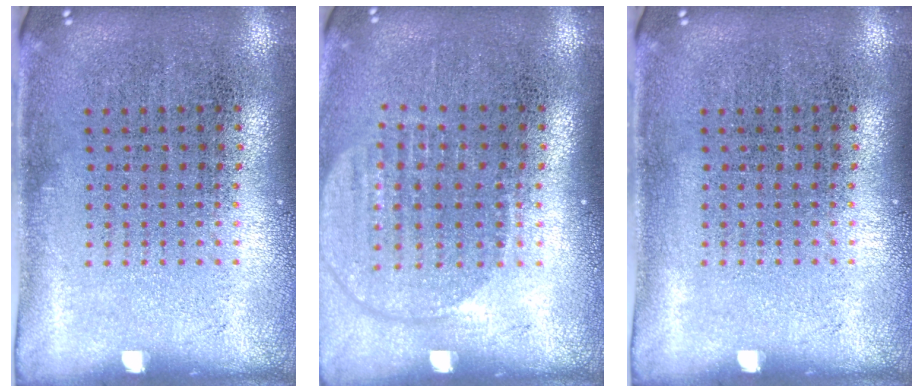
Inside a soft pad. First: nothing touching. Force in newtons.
{"total": 1.7, "press": 1.5, "slide": 0.8}
{"total": 0.0}